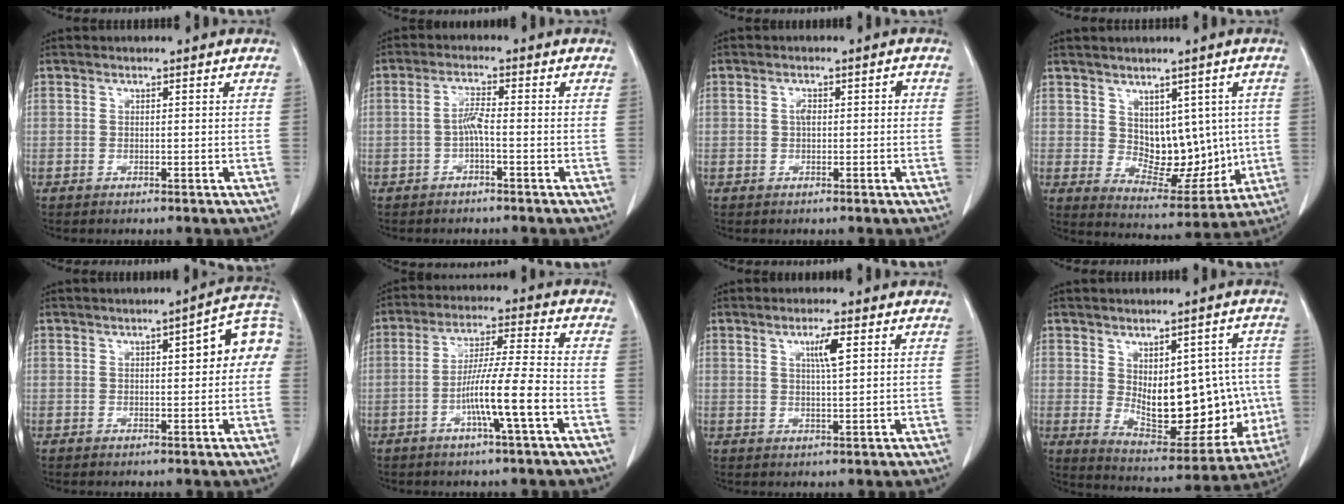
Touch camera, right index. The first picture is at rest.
{"total": 2.9, "force": [-0.8, 0.3, 2.7], "torque": [-0.053, 0.005, -0.017]}
{"total": 2.3, "force": [0.1, 1.1, 2.0], "torque": [-0.034, 0.013, 0.002]}
{"total": 9.6, "force": [1.3, 6.1, 7.3], "torque": [-0.088, 0.003, 0.043]}
{"total": 7.9, "force": [1.4, 1.9, 7.5], "torque": [-0.095, 0.030, 0.013]}
{"total": 9.6, "force": [-3.4, -0.6, 9.0], "torque": [-0.167, 0.002, -0.063]}
{"total": 3.6, "force": [1.4, 0.1, 3.4], "torque": [-0.057, -0.002, 0.024]}
{"total": 16.8, "force": [-0.3, 8.2, 14.6], "torque": [-0.206, 0.005, 0.025]}